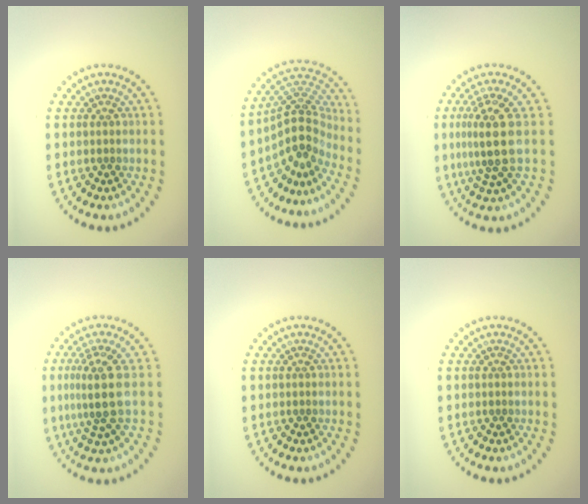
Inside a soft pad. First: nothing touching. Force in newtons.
{"total": 4.2, "press": 2.9, "slide": 3.1}
{"total": 3.9, "press": 3.0, "slide": 2.4}
{"total": 3.5, "press": 2.5, "slide": 2.5}
{"total": 0.0}
{"total": 0.0}